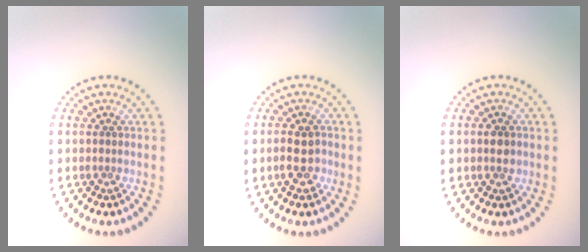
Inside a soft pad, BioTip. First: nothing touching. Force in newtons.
{"total": 2.6, "press": 2.6, "slide": 0.4}
{"total": 1.4, "press": 1.4, "slide": 0.1}